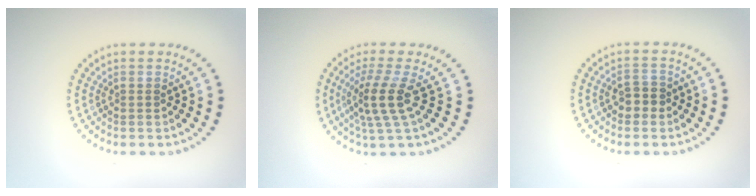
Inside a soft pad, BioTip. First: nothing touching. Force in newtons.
{"total": 3.7, "press": 2.7, "slide": 2.5}
{"total": 1.8, "press": 1.8, "slide": 0.5}